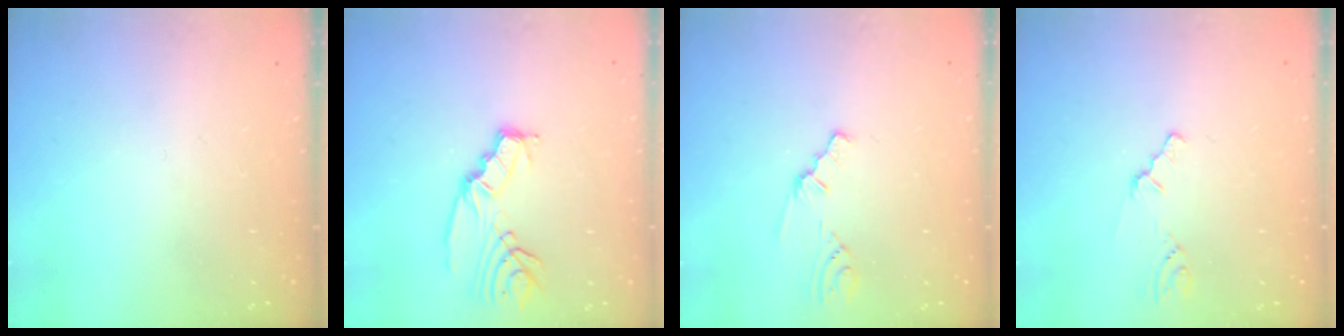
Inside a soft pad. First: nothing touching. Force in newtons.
{"total": 8.6, "press": 8.5, "slide": 0.5}
{"total": 1.8, "press": 1.7, "slide": 0.3}
{"total": 0.8, "press": 0.8, "slide": 0.2}